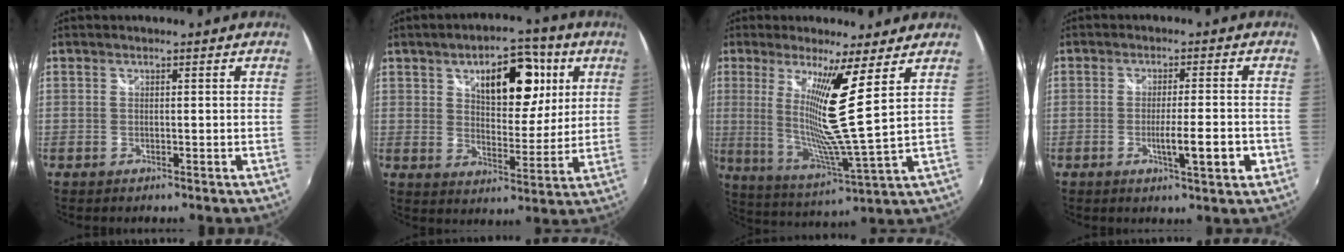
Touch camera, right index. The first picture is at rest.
{"total": 14.7, "force": [5.9, 7.8, 10.9], "torque": [-0.164, 0.019, 0.092]}
{"total": 12.4, "force": [5.0, -1.6, 11.2], "torque": [-0.193, -0.021, 0.096]}
{"total": 6.7, "force": [-2.3, 0.5, 6.3], "torque": [-0.102, -0.015, -0.033]}